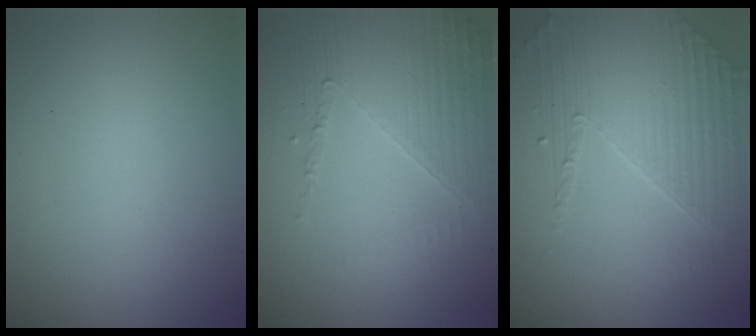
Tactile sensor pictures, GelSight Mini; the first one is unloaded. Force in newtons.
{"total": 5.2, "press": 3.1, "slide": 4.2}
{"total": 4.1, "press": 3.3, "slide": 2.4}